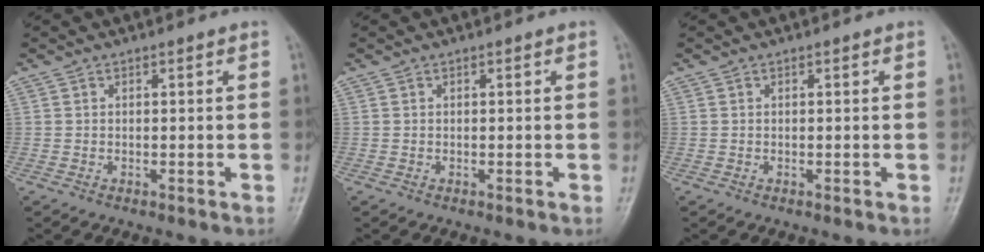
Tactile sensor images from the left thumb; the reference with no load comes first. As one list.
[{"total": 0.0}, {"total": 0.0}]